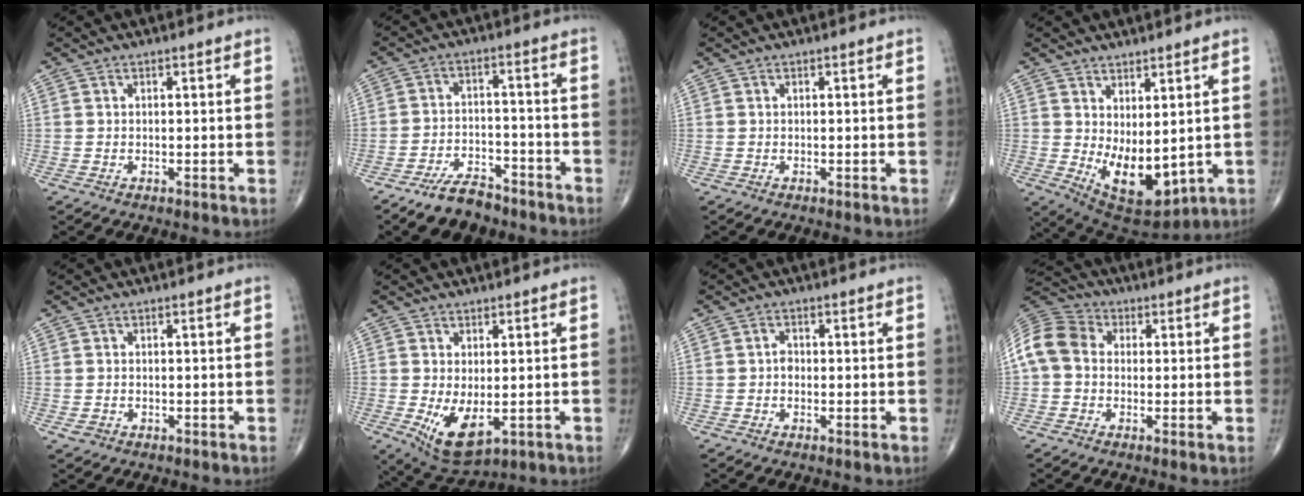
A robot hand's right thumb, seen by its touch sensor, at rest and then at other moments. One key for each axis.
{"total": 8.2, "fx": -6.5, "fy": 3.8, "fz": 3.3, "tx": -0.046, "ty": 0.046, "tz": -0.111}
{"total": 0.0}
{"total": 11.5, "fx": 0.3, "fy": 5.6, "fz": 10.0, "tx": -0.140, "ty": -0.029, "tz": 0.034}
{"total": 1.3, "fx": -0.4, "fy": 1.1, "fz": 0.6, "tx": -0.011, "ty": 0.004, "tz": -0.003}
{"total": 8.1, "fx": -1.5, "fy": 4.1, "fz": 6.9, "tx": -0.115, "ty": -0.019, "tz": -0.007}
{"total": 1.3, "fx": -0.2, "fy": 1.0, "fz": 0.8, "tx": -0.006, "ty": 0.004, "tz": -0.007}
{"total": 9.4, "fx": 0.4, "fy": 7.5, "fz": 5.6, "tx": -0.109, "ty": 0.031, "tz": -0.005}